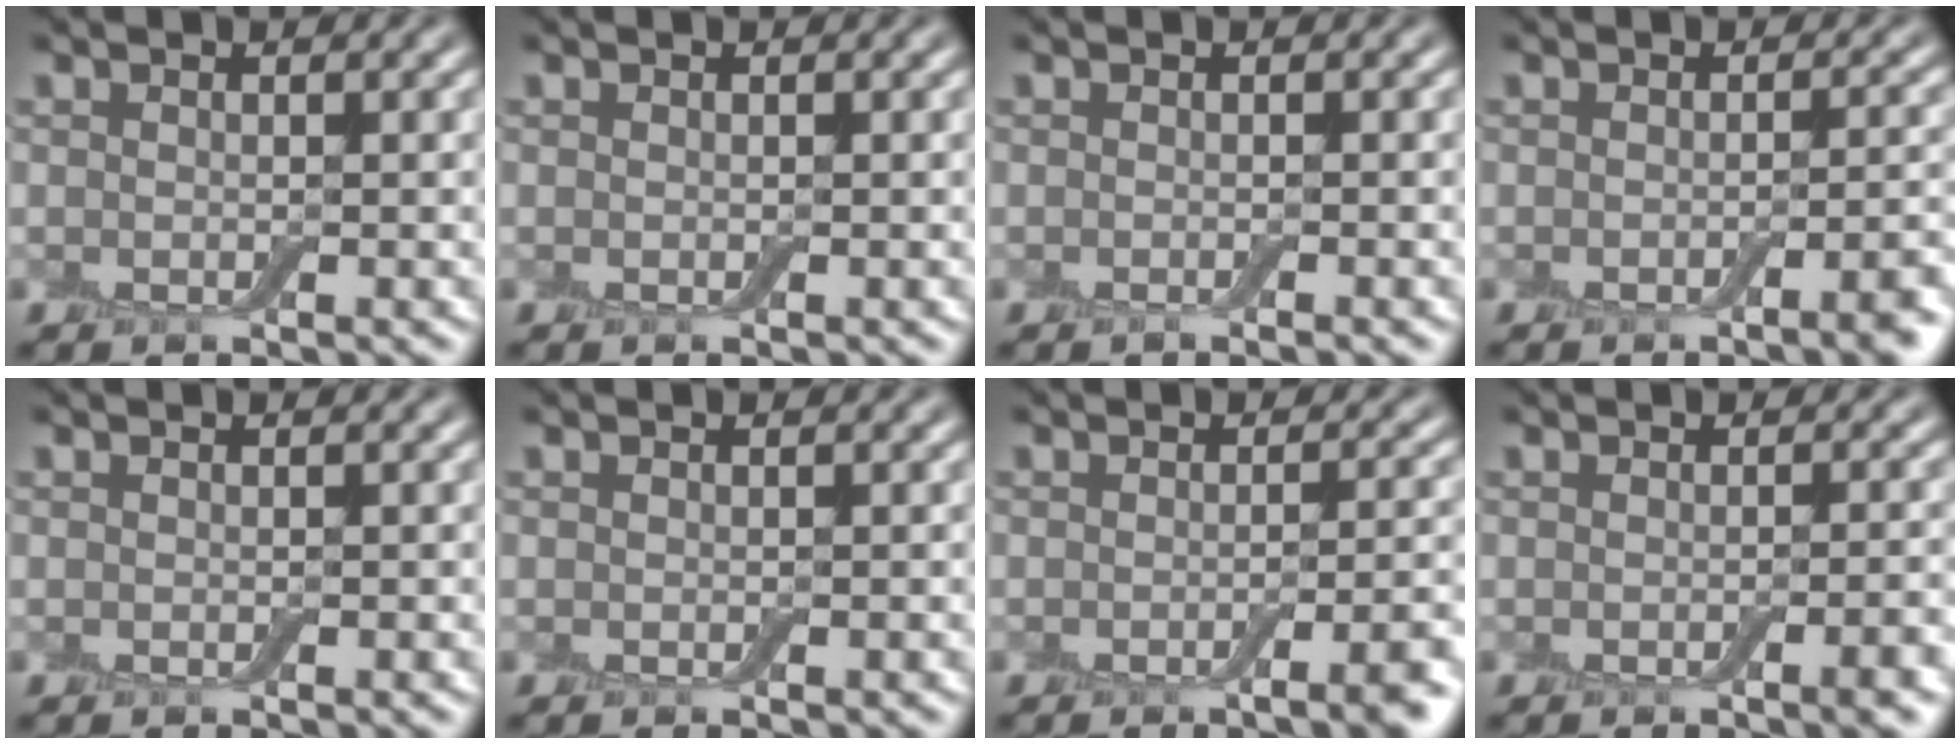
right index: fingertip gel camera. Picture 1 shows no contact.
{"total": 0.0}
{"total": 0.7, "force": [-0.5, 0.0, 0.5], "torque": [-0.005, -0.001, -0.009]}
{"total": 3.1, "force": [-1.5, 0.8, 2.6], "torque": [-0.024, 0.004, -0.025]}
{"total": 0.0}
{"total": 0.0}
{"total": 4.0, "force": [-1.8, 1.2, 3.4], "torque": [-0.031, 0.002, -0.026]}
{"total": 2.1, "force": [-0.8, 0.4, 1.9], "torque": [-0.020, 0.004, -0.012]}